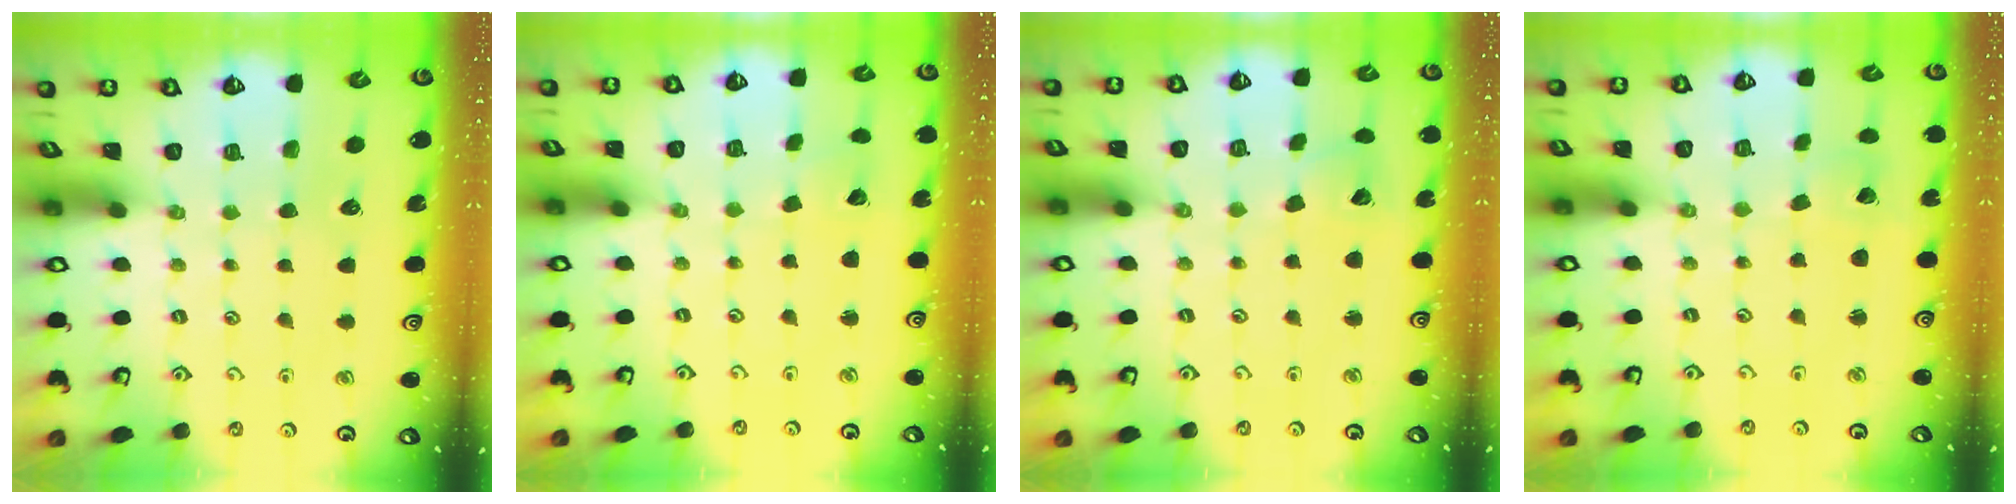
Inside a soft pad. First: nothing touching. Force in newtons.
{"total": 1.8, "press": 1.8, "slide": 0.1}
{"total": 3.6, "press": 3.6, "slide": 0.5}
{"total": 1.5, "press": 1.5, "slide": 0.2}